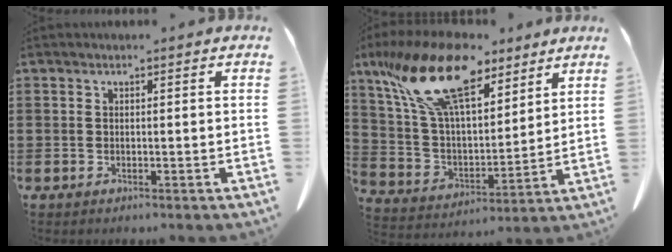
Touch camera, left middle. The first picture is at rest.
{"total": 17.6, "force": [11.7, 6.7, 11.4], "torque": [-0.263, -0.037, 0.204]}